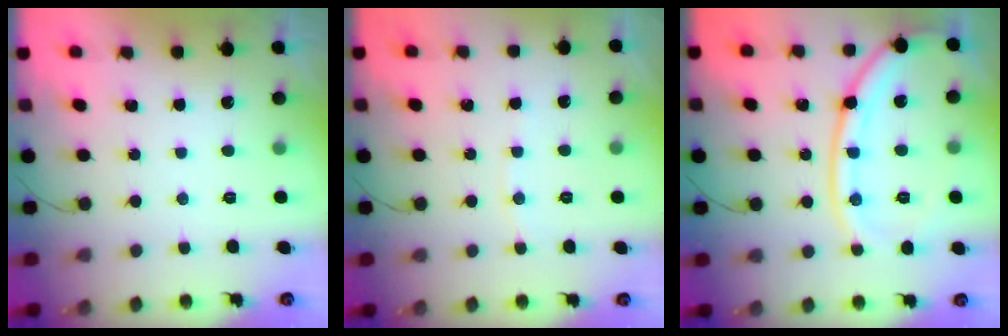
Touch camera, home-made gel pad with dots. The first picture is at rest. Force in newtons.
{"total": 3.6, "press": 3.6, "slide": 0.5}
{"total": 16.7, "press": 16.6, "slide": 1.9}